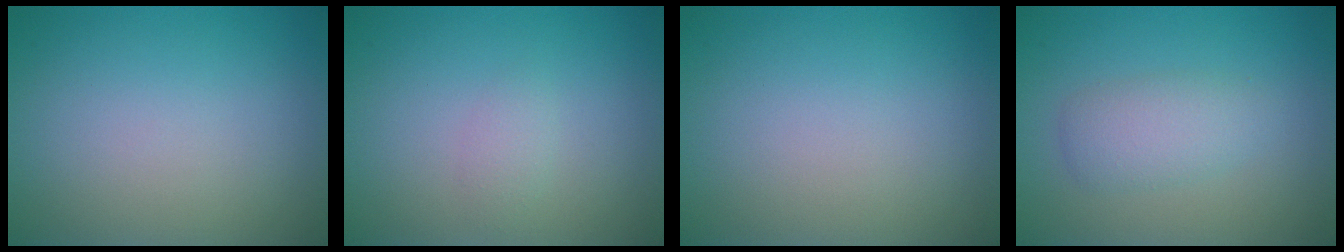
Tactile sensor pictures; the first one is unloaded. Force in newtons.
{"total": 1.0, "press": 1.0, "slide": 0.1}
{"total": 0.0}
{"total": 2.6, "press": 2.6, "slide": 0.1}